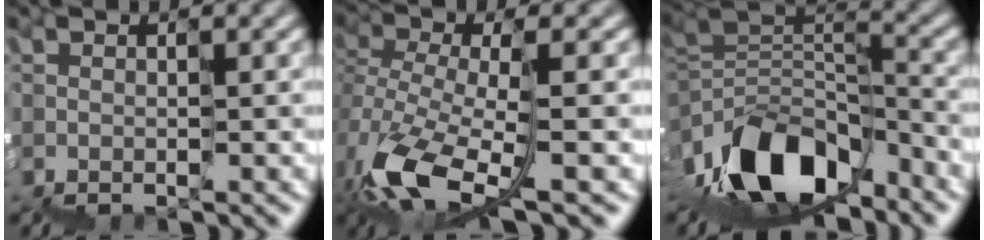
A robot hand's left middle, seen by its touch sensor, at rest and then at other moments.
{"total": 6.8, "force": [-3.1, 2.2, 5.7], "torque": [-0.139, -0.011, -0.054]}
{"total": 8.2, "force": [-5.0, 4.0, 5.2], "torque": [-0.089, 0.015, -0.083]}